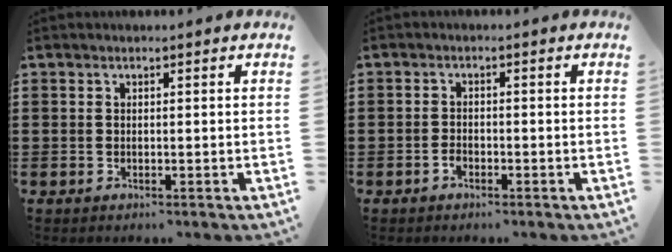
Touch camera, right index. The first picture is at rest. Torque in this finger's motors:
{"motor_torque": [1.52, 0.62, 0.22, 0.01]}